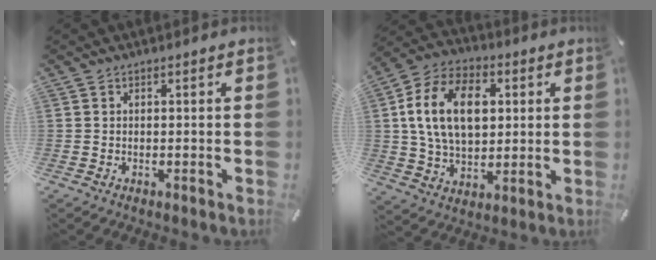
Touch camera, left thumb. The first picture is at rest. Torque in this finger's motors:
{"motor_torque": [2.23, 2.52, 1.54, -1.23, 0.23]}